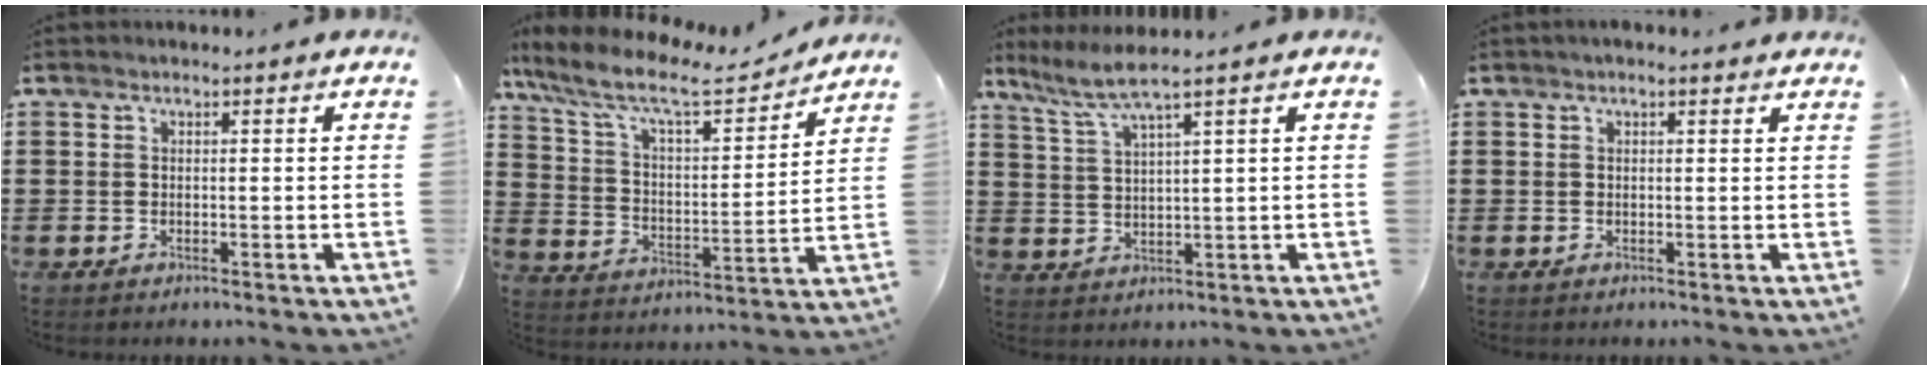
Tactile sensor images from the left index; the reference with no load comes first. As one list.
[{"total": 10.0, "force": [8.3, 1.7, 5.4], "torque": [-0.137, -0.047, 0.138]}, {"total": 4.3, "force": [2.9, -0.6, 3.0], "torque": [-0.070, -0.012, 0.048]}, {"total": 1.0, "force": [0.6, 0.1, 0.7], "torque": [-0.015, 0.002, 0.010]}]